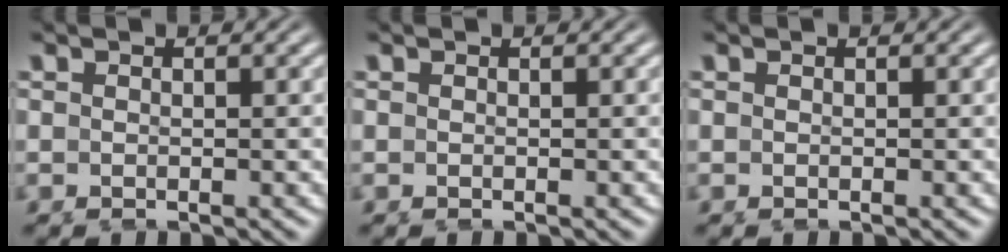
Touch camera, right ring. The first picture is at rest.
{"total": 0.0}
{"total": 1.5, "force": [-0.4, -1.4, -0.4], "torque": [0.019, -0.013, 0.005]}